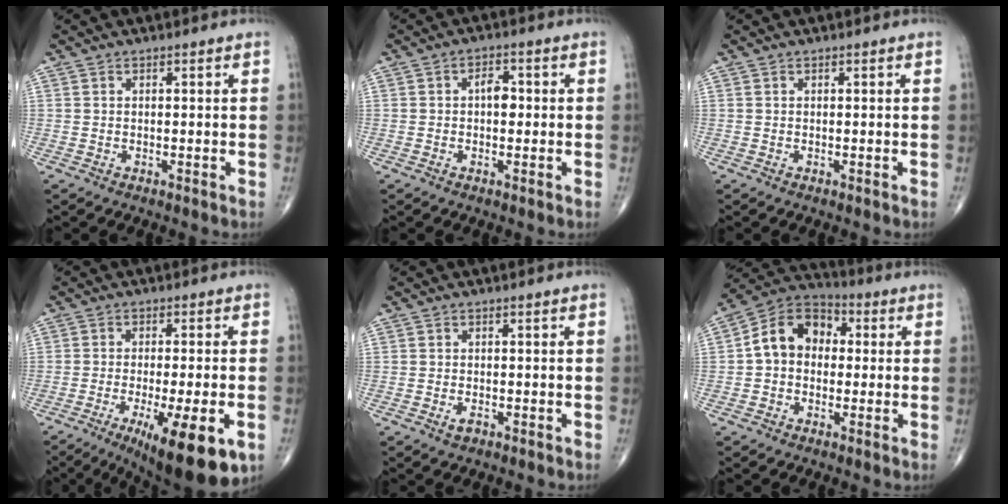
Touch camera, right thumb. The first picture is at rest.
{"total": 3.4, "force": [0.1, 2.1, 2.6], "torque": [-0.030, 0.010, -0.002]}
{"total": 0.0}
{"total": 16.0, "force": [-6.9, 4.2, 13.8], "torque": [-0.177, -0.008, -0.095]}
{"total": 1.4, "force": [-0.8, 0.8, 0.9], "torque": [-0.016, 0.003, -0.013]}
{"total": 11.1, "force": [0.6, 8.4, 7.2], "torque": [-0.102, 0.037, -0.007]}